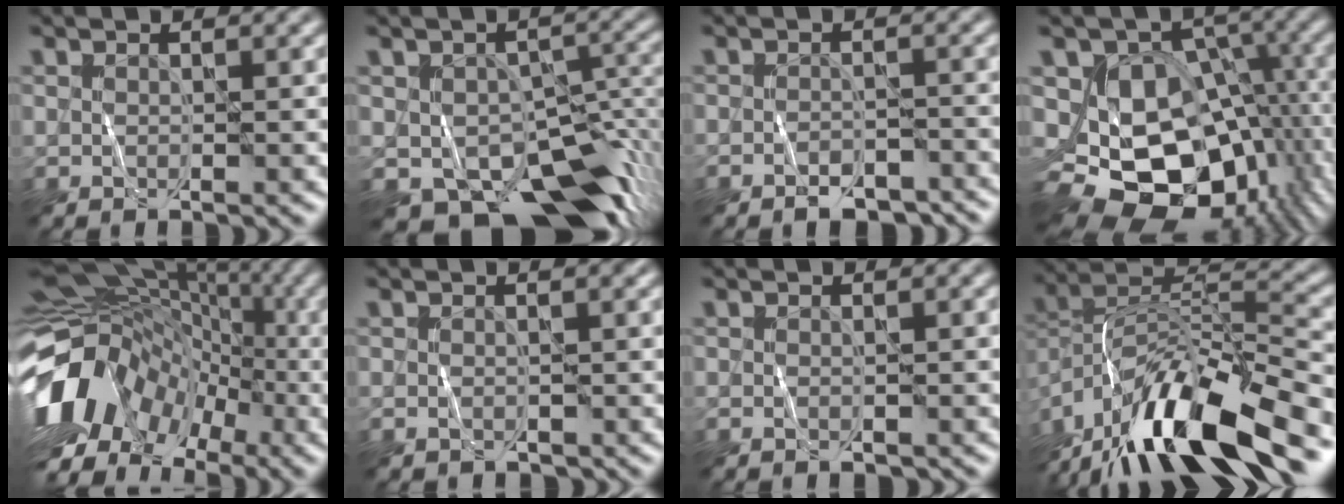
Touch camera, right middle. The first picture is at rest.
{"total": 12.7, "force": [-7.6, 6.2, 8.0], "torque": [-0.119, -0.021, -0.110]}
{"total": 3.3, "force": [-2.8, 1.3, 1.1], "torque": [-0.009, -0.003, -0.041]}
{"total": 15.2, "force": [-3.9, 11.2, 9.6], "torque": [-0.135, -0.018, -0.049]}
{"total": 14.9, "force": [-4.1, 10.8, 9.3], "torque": [-0.176, 0.010, -0.087]}
{"total": 0.9, "force": [-0.5, 0.6, 0.5], "torque": [-0.003, -0.006, -0.002]}
{"total": 0.7, "force": [-0.4, 0.3, 0.4], "torque": [-0.006, -0.002, -0.003]}
{"total": 14.9, "force": [-9.9, 4.2, 10.3], "torque": [-0.206, 0.019, -0.178]}